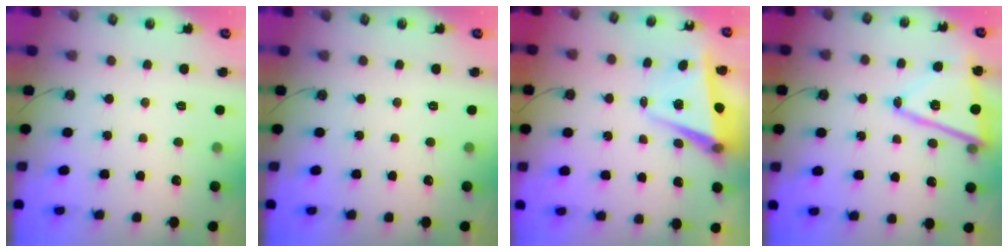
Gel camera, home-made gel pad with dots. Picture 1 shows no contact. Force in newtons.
{"total": 0.0}
{"total": 6.1, "press": 6.0, "slide": 1.3}
{"total": 14.4, "press": 14.3, "slide": 1.4}